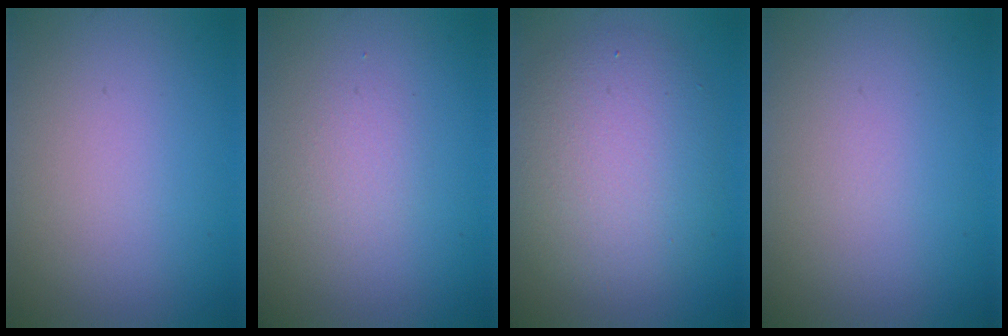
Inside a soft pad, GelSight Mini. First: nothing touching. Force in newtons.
{"total": 1.3, "press": 1.3, "slide": 0.1}
{"total": 6.6, "press": 6.6, "slide": 0.3}
{"total": 0.0}